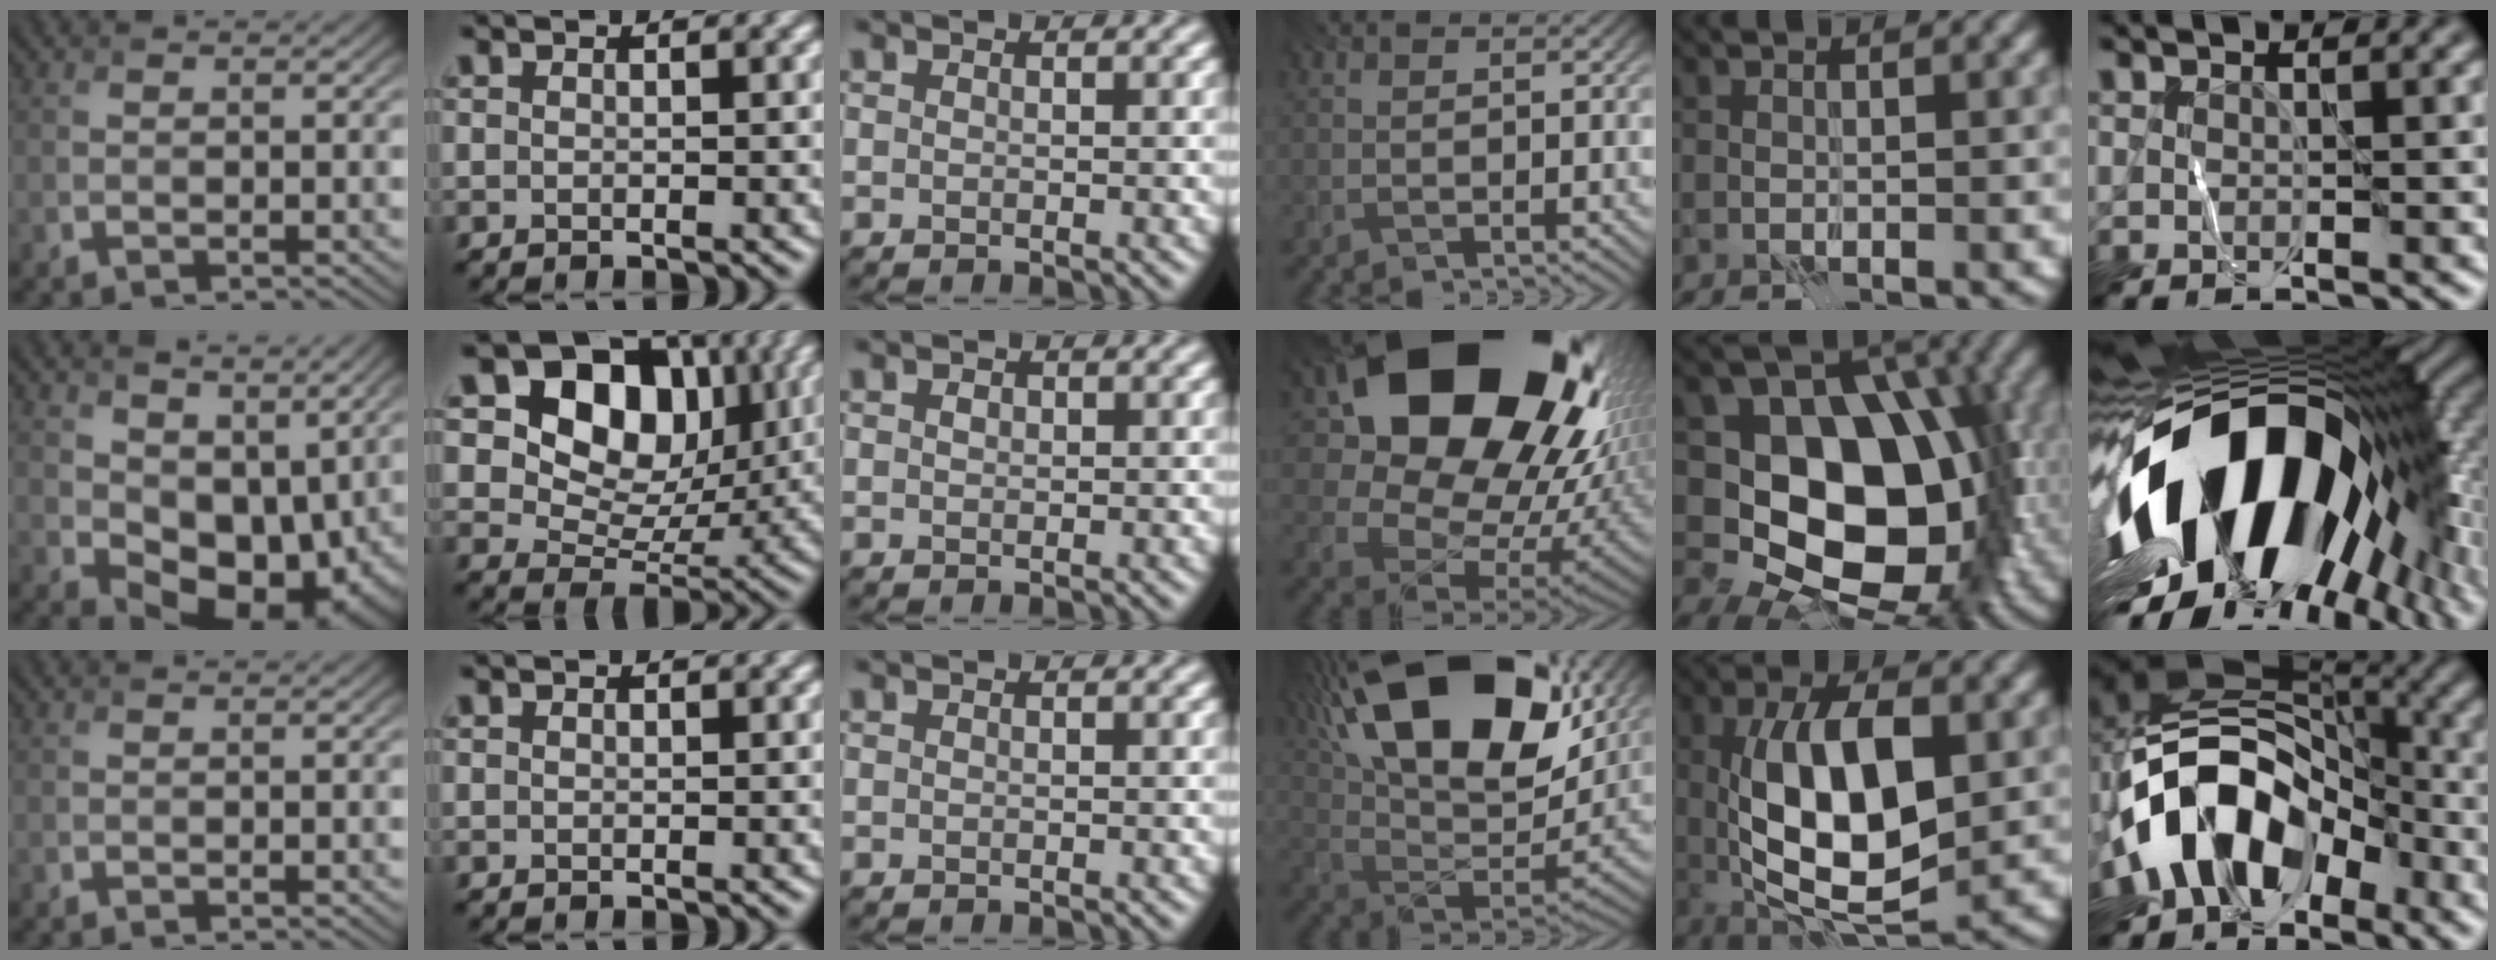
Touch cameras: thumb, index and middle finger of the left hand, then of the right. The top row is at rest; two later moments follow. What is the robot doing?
{"motion": "wipe", "object": "whiteboard"}